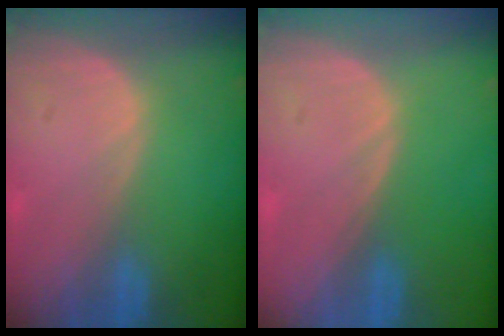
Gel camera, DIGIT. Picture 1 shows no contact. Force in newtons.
{"total": 0.0}